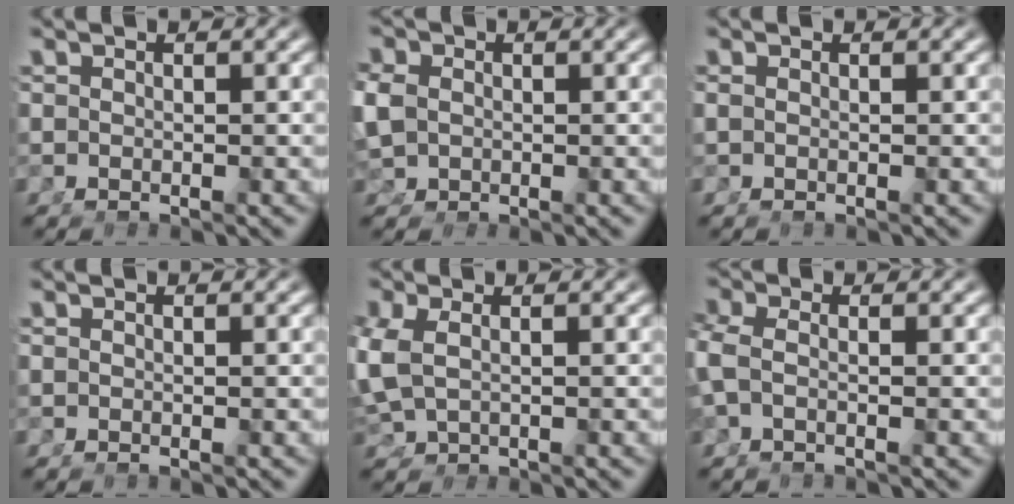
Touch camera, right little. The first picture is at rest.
{"total": 2.1, "force": [-0.1, 1.8, 1.1], "torque": [-0.035, -0.012, 0.008]}
{"total": 0.5, "force": [-0.1, -0.4, 0.4], "torque": [-0.001, 0.001, 0.000]}
{"total": 0.0}
{"total": 2.6, "force": [0.3, 1.7, 2.0], "torque": [-0.062, -0.010, 0.023]}
{"total": 2.0, "force": [-0.4, 0.7, 1.8], "torque": [-0.053, -0.008, 0.000]}